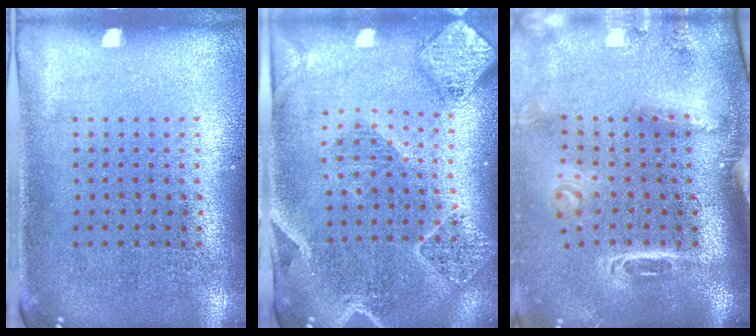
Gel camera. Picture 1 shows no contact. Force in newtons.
{"total": 2.4, "press": 2.2, "slide": 1.0}
{"total": 3.0, "press": 2.1, "slide": 2.2}